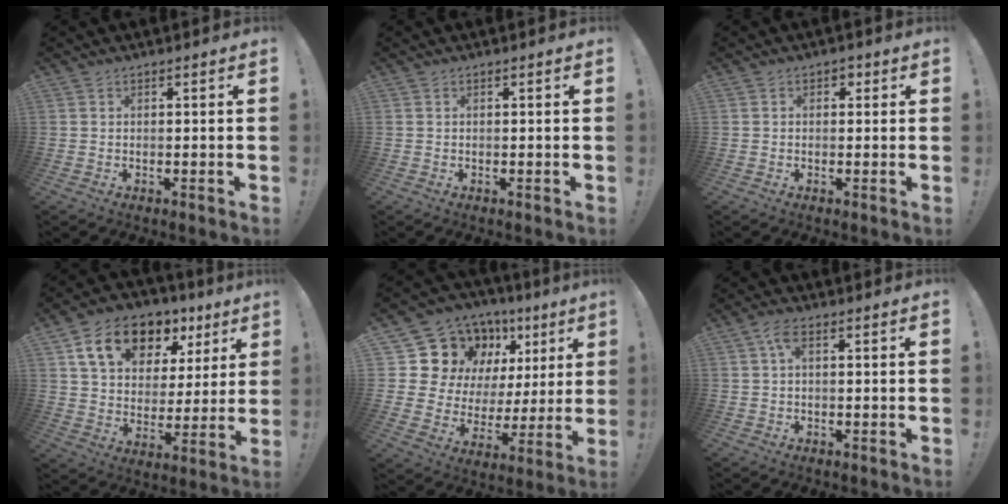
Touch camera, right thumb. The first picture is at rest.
{"total": 0.0}
{"total": 1.7, "force": [0.2, 1.4, 0.9], "torque": [-0.003, 0.000, -0.002]}
{"total": 16.7, "force": [9.1, 10.7, 9.0], "torque": [-0.144, -0.035, 0.168]}
{"total": 15.3, "force": [9.3, 10.5, 6.1], "torque": [-0.093, -0.073, 0.195]}
{"total": 3.5, "force": [0.7, 1.2, 3.2], "torque": [-0.055, 0.003, 0.009]}